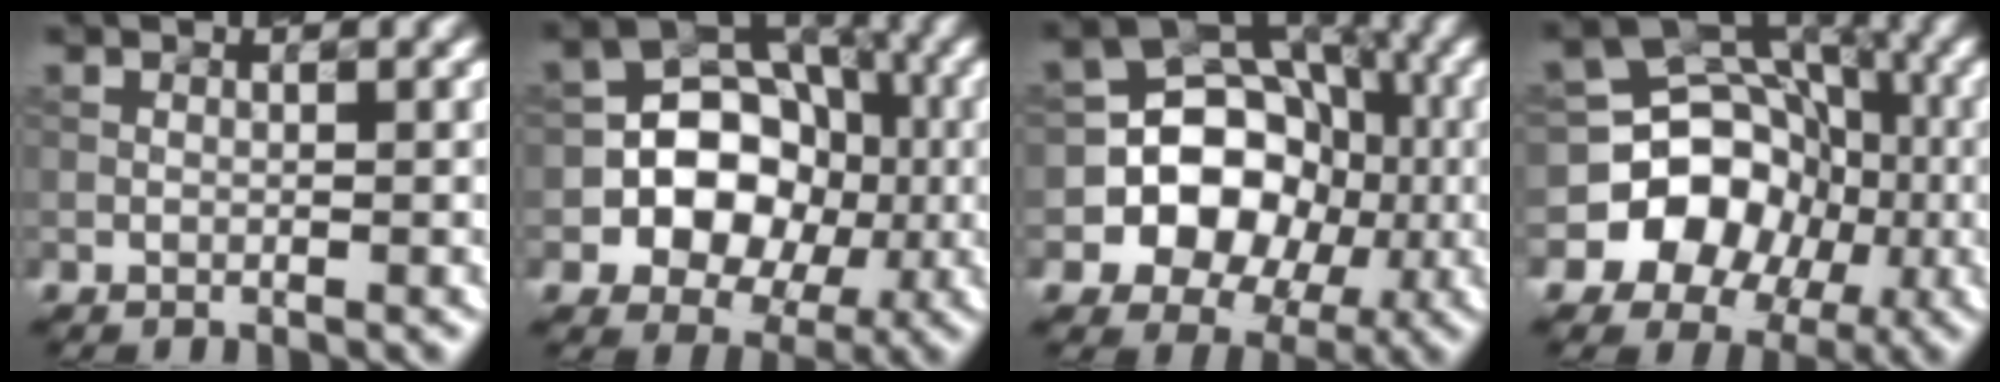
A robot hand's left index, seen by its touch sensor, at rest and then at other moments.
{"total": 7.7, "force": [-1.2, 6.2, 4.3], "torque": [-0.040, 0.007, -0.040]}
{"total": 9.8, "force": [-2.0, 8.5, 4.5], "torque": [-0.049, 0.011, -0.063]}
{"total": 9.6, "force": [-2.7, 8.5, 3.5], "torque": [-0.042, 0.011, -0.077]}